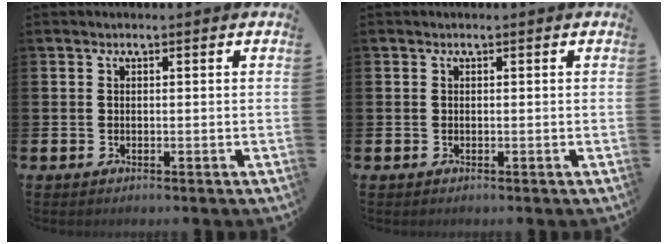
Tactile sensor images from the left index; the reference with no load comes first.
{"total": 0.0}